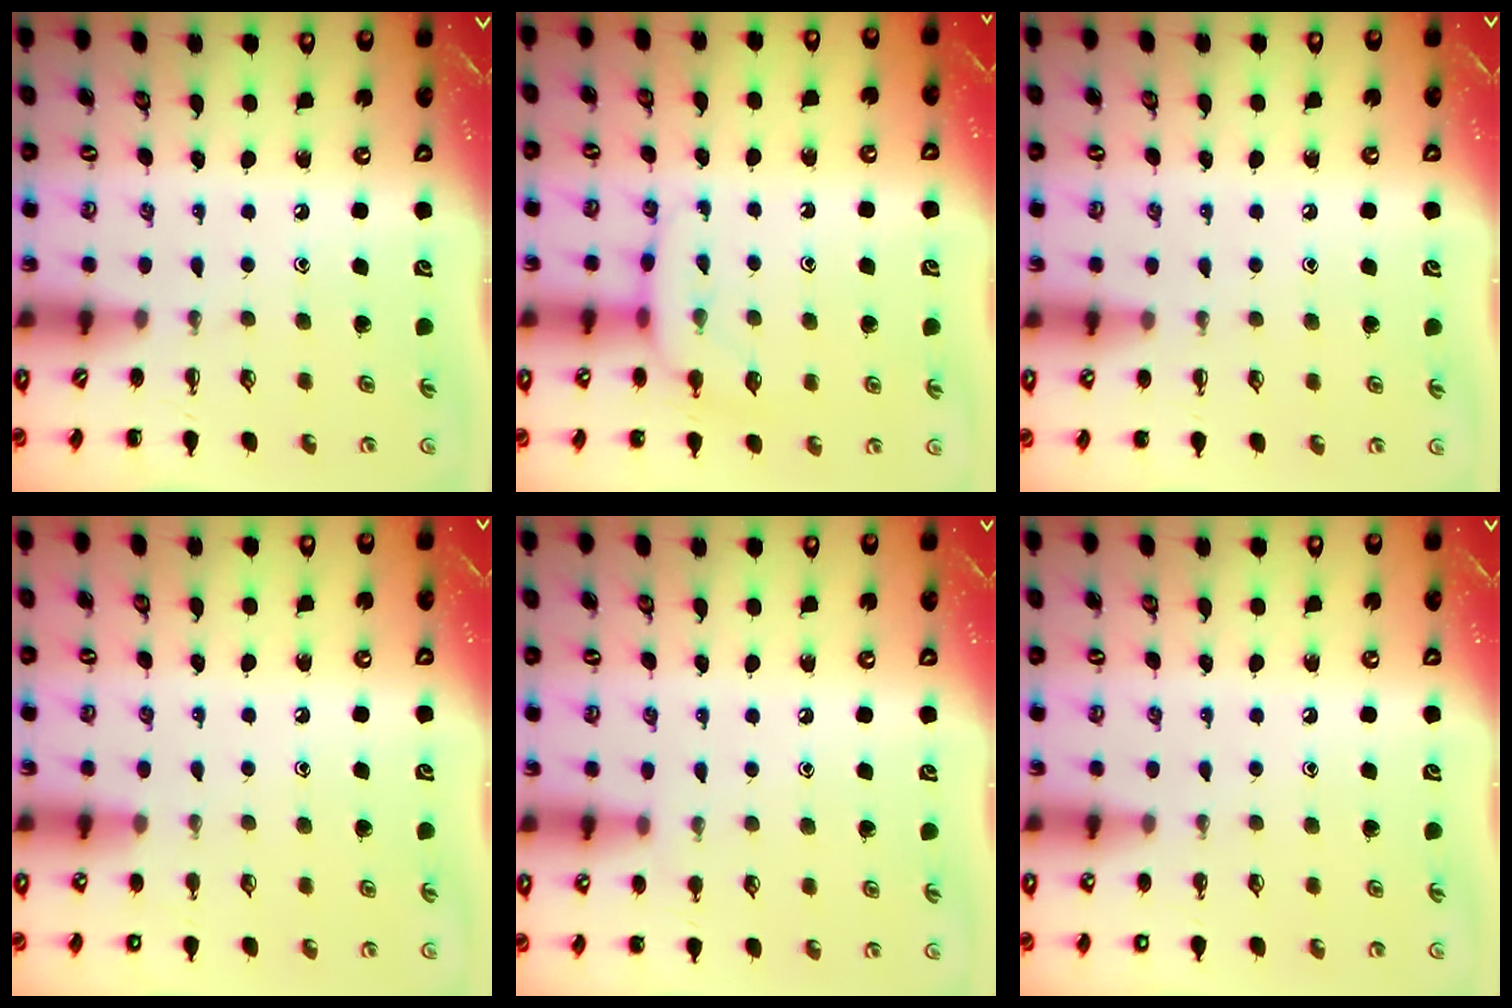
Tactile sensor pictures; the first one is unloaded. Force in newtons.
{"total": 8.0, "press": 7.8, "slide": 1.5}
{"total": 4.3, "press": 3.9, "slide": 1.8}
{"total": 6.6, "press": 6.3, "slide": 2.0}
{"total": 4.1, "press": 3.8, "slide": 1.5}
{"total": 1.8, "press": 1.8, "slide": 0.3}